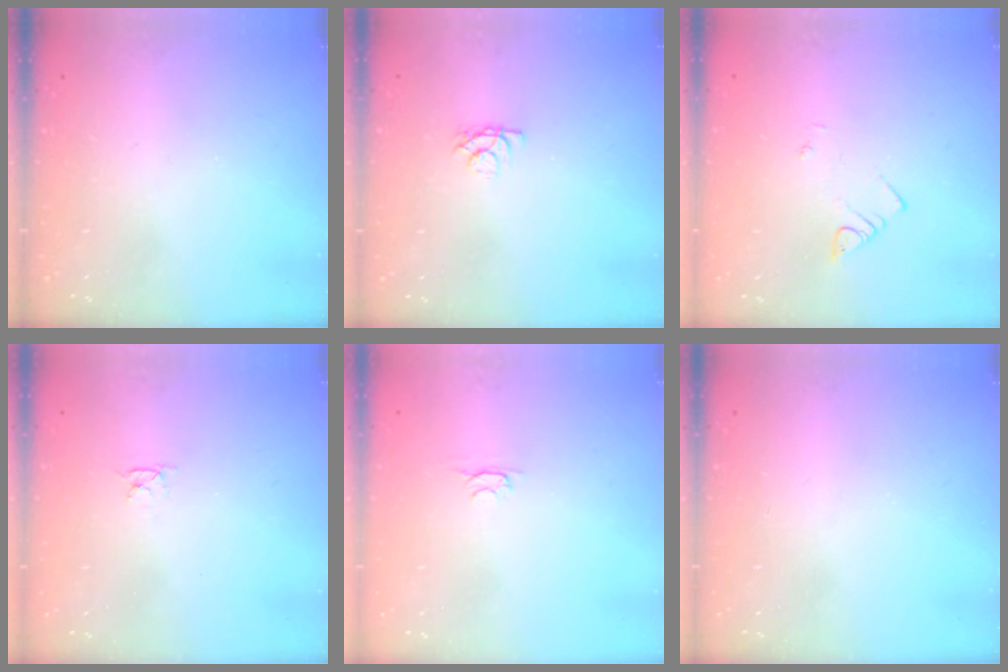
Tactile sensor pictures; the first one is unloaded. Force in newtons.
{"total": 4.2, "press": 4.2, "slide": 0.5}
{"total": 2.1, "press": 2.1, "slide": 0.4}
{"total": 2.8, "press": 2.8, "slide": 0.3}
{"total": 2.4, "press": 2.3, "slide": 0.5}
{"total": 0.0}